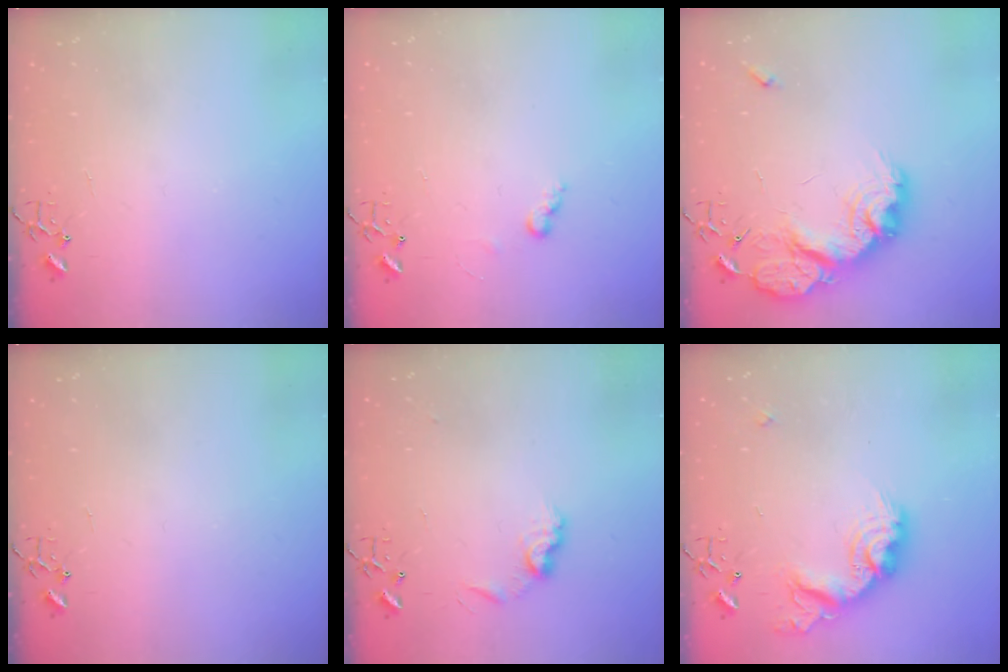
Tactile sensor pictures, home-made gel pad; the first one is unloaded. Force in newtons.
{"total": 6.1, "press": 6.1, "slide": 0.3}
{"total": 19.6, "press": 19.6, "slide": 1.3}
{"total": 0.0}
{"total": 8.4, "press": 8.4, "slide": 0.3}
{"total": 17.9, "press": 17.8, "slide": 1.1}